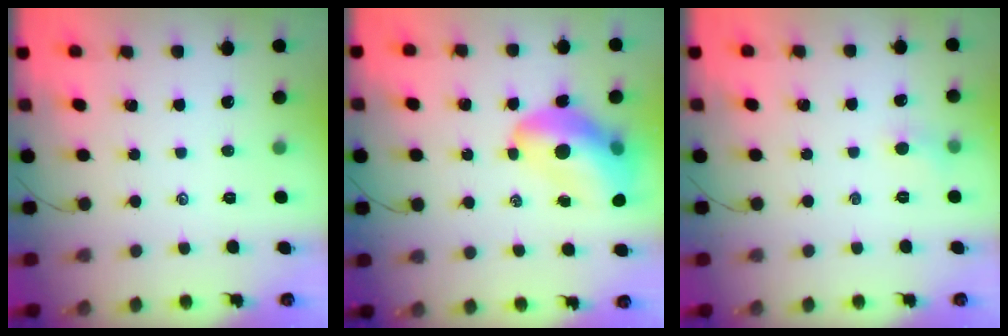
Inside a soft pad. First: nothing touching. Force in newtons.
{"total": 14.5, "press": 13.8, "slide": 4.3}
{"total": 3.7, "press": 3.5, "slide": 1.3}